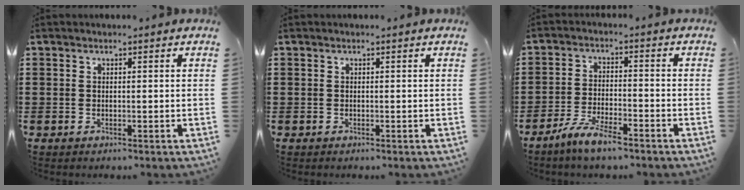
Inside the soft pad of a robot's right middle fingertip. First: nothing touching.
{"total": 0.0}
{"total": 5.4, "force": [-4.5, 0.7, 3.0], "torque": [-0.075, -0.007, -0.089]}